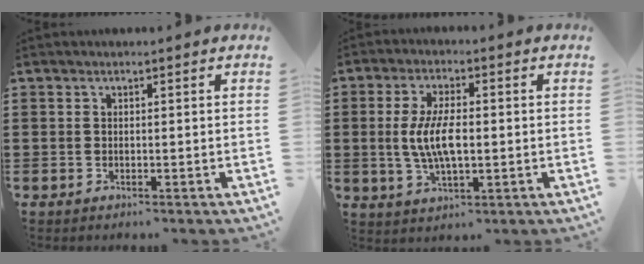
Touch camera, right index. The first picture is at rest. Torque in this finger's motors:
{"motor_torque": [1.77, -0.27, 0.93, 0.21]}